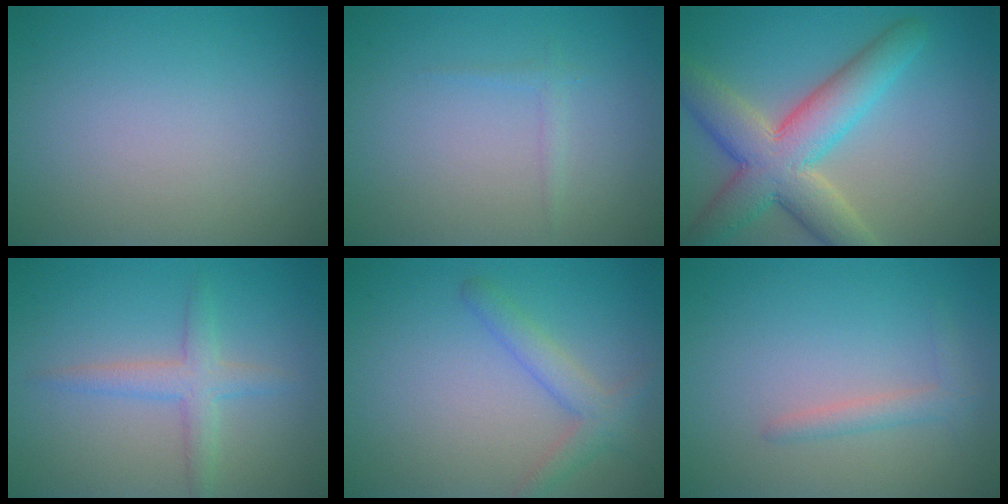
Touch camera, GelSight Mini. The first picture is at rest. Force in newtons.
{"total": 0.8, "press": 0.8, "slide": 0.1}
{"total": 8.1, "press": 8.1, "slide": 0.5}
{"total": 2.7, "press": 2.7, "slide": 0.1}
{"total": 2.7, "press": 2.7, "slide": 0.2}
{"total": 1.6, "press": 1.6, "slide": 0.1}